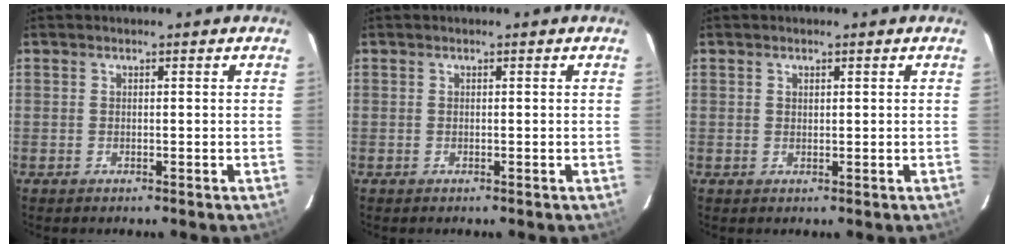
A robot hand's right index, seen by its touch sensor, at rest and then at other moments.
{"total": 0.0}
{"total": 0.7, "force": [0.4, 0.5, 0.2], "torque": [-0.003, 0.002, 0.009]}